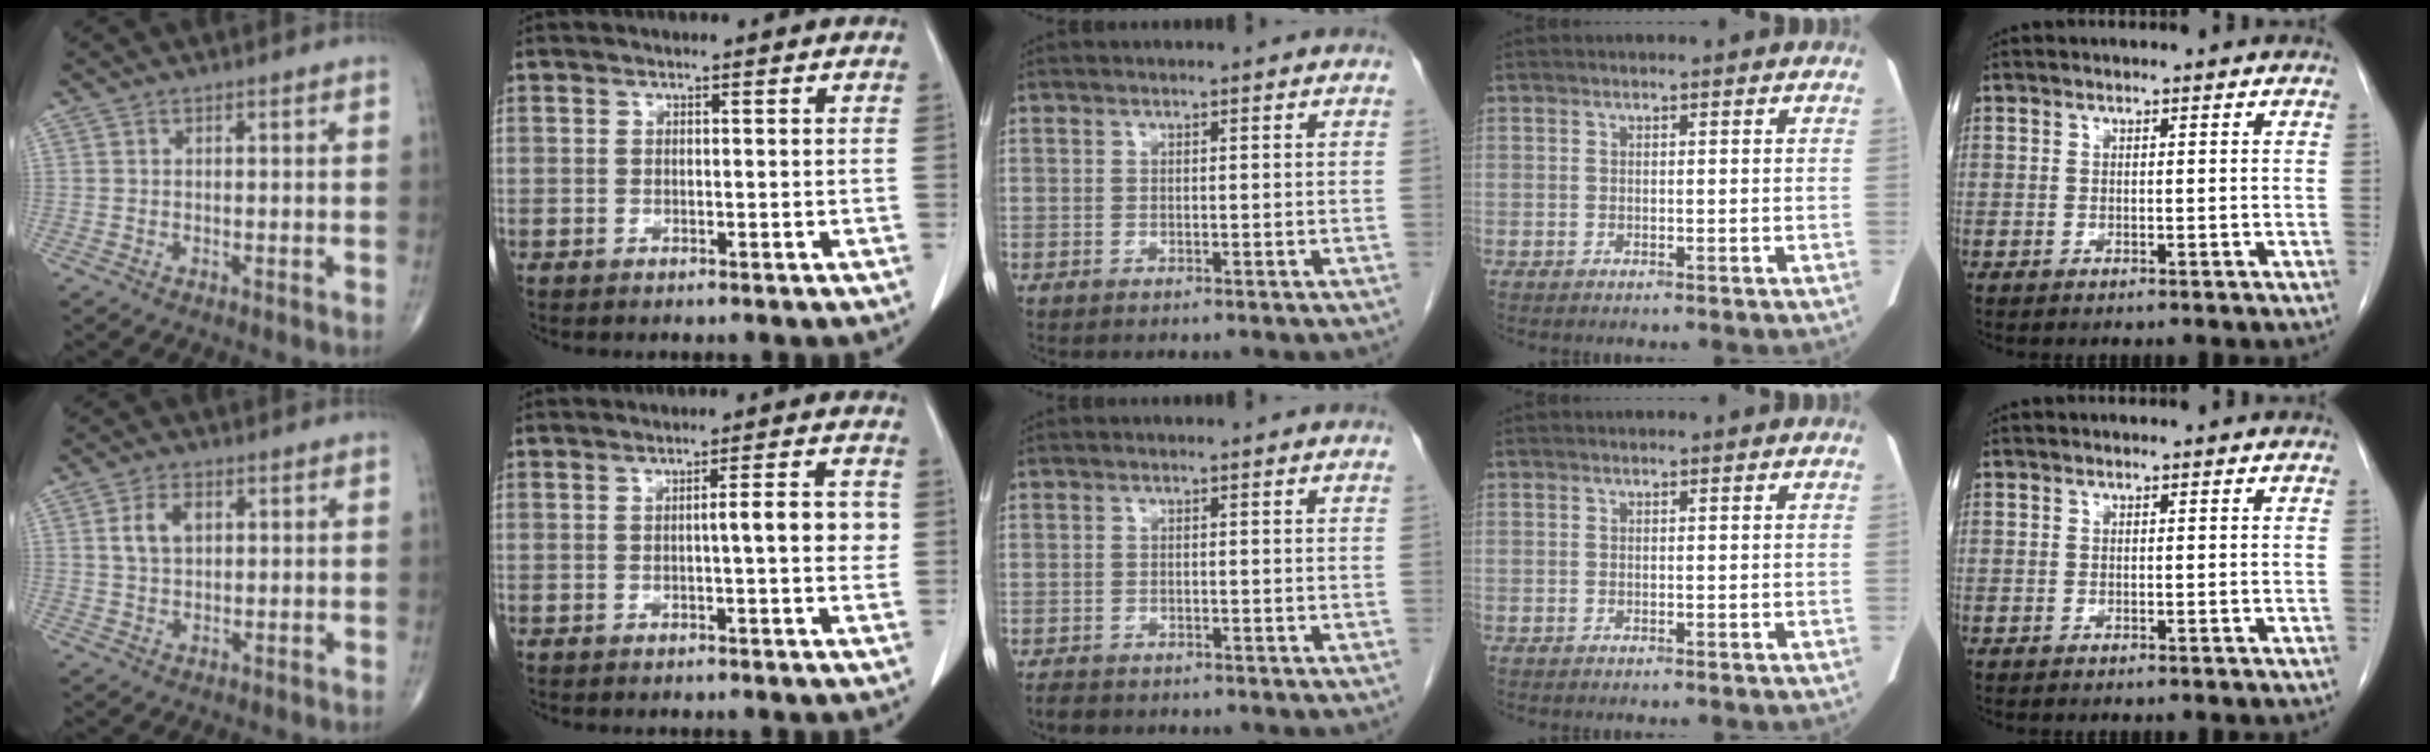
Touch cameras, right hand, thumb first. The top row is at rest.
{"thumb": {"total": 5.1, "force": [1.4, 3.2, 3.7], "torque": [-0.066, 0.001, 0.027]}, "index": {"total": 4.8, "force": [0.0, 0.6, 4.8], "torque": [-0.065, 0.008, -0.003]}, "middle": {"total": 2.4, "force": [-2.1, 1.0, 0.8], "torque": [-0.021, -0.006, -0.029]}}